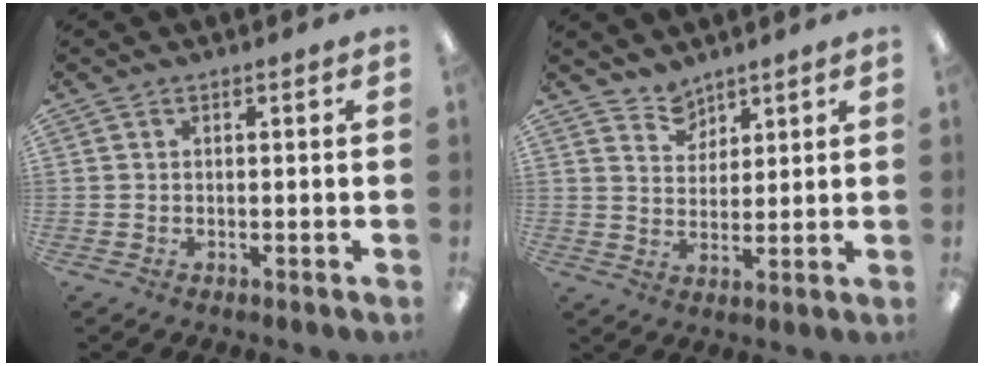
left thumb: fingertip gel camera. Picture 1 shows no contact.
{"total": 5.1, "force": [4.5, 2.5, -0.2], "torque": [0.002, -0.029, 0.084]}